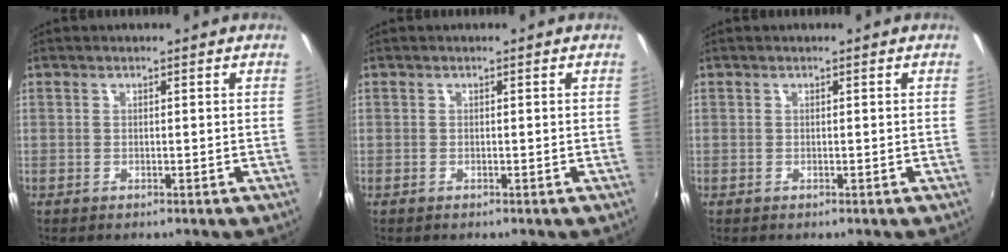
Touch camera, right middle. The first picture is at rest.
{"total": 0.0}
{"total": 0.0}